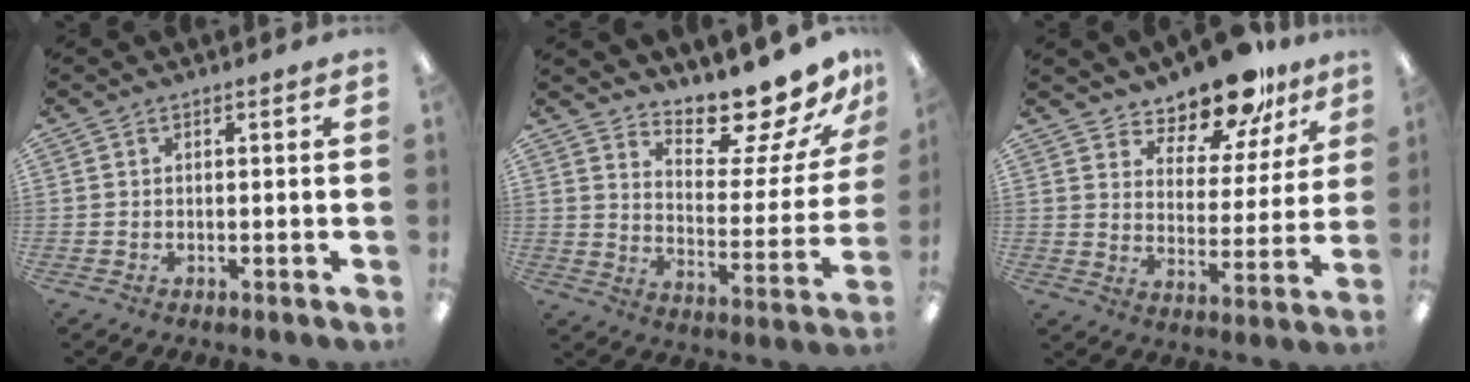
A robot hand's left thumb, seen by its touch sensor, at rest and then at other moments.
{"total": 15.1, "force": [13.7, 3.5, 5.3], "torque": [-0.078, -0.119, 0.233]}
{"total": 13.6, "force": [12.0, 4.7, 4.2], "torque": [-0.067, -0.092, 0.217]}